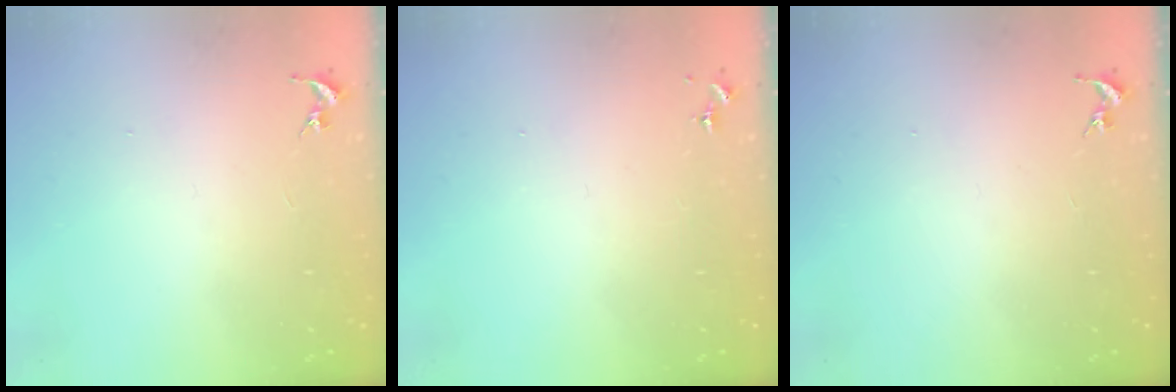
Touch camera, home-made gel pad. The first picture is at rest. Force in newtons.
{"total": 0.0}
{"total": 0.0}